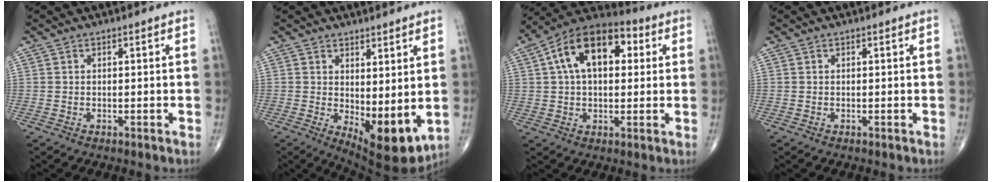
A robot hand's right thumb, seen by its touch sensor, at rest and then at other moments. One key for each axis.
{"total": 9.9, "fx": -0.3, "fy": 4.1, "fz": 9.0, "tx": -0.120, "ty": -0.026, "tz": 0.012}
{"total": 15.9, "fx": 4.0, "fy": 9.2, "fz": 12.3, "tx": -0.182, "ty": 0.028, "tz": 0.056}
{"total": 0.0}